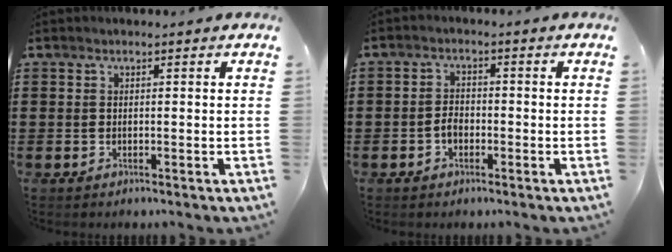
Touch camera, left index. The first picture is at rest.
{"total": 2.3, "force": [-0.9, 1.5, 1.6], "torque": [-0.040, 0.000, -0.020]}